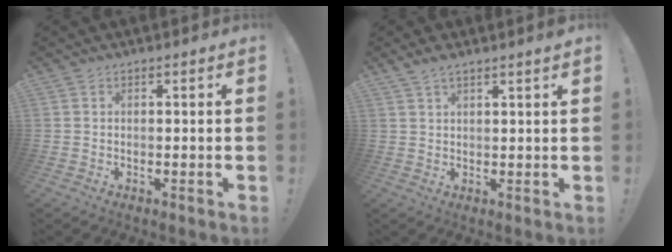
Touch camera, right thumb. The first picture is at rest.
{"total": 3.1, "force": [2.4, 0.1, 2.0], "torque": [-0.036, -0.011, 0.042]}